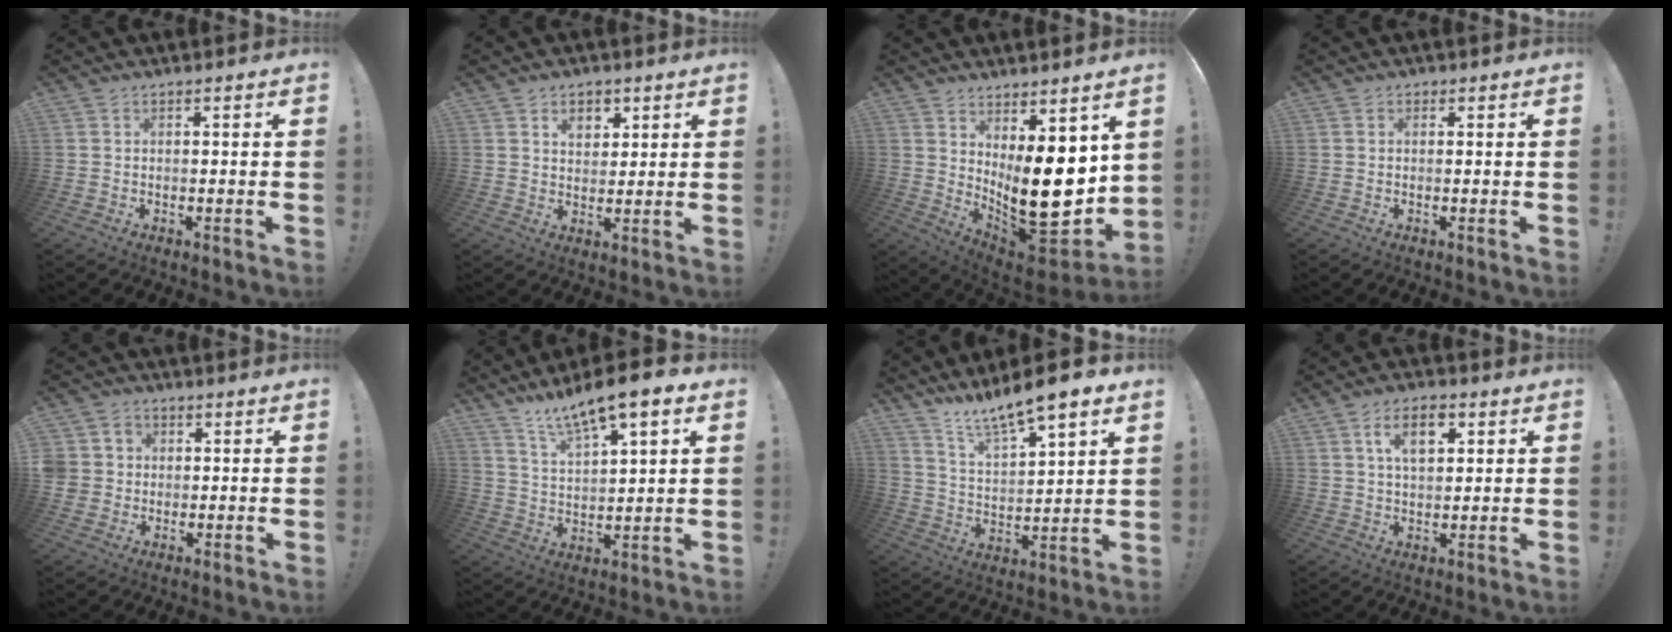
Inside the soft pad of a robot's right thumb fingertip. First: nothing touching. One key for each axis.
{"total": 7.0, "fx": 3.8, "fy": 5.0, "fz": 3.1, "tx": -0.038, "ty": -0.016, "tz": 0.069}
{"total": 18.8, "fx": 0.9, "fy": 8.7, "fz": 16.6, "tx": -0.239, "ty": -0.046, "tz": 0.034}
{"total": 0.8, "fx": 0.3, "fy": 0.7, "fz": 0.1, "tx": 0.002, "ty": 0.000, "tz": 0.004}
{"total": 5.8, "fx": 0.3, "fy": 5.6, "fz": 1.5, "tx": -0.040, "ty": 0.007, "tz": 0.005}
{"total": 11.1, "fx": 8.8, "fy": 2.1, "fz": 6.3, "tx": -0.114, "ty": -0.055, "tz": 0.153}
{"total": 10.6, "fx": 9.5, "fy": 1.2, "fz": 4.7, "tx": -0.085, "ty": -0.079, "tz": 0.161}
{"total": 8.9, "fx": 3.4, "fy": 4.8, "fz": 6.7, "tx": -0.094, "ty": 0.002, "tz": 0.057}